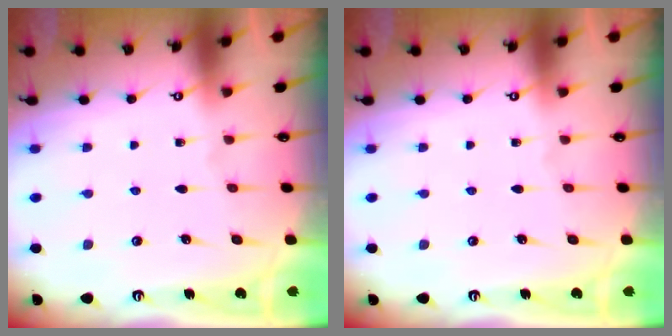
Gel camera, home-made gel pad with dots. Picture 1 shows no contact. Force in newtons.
{"total": 0.0}